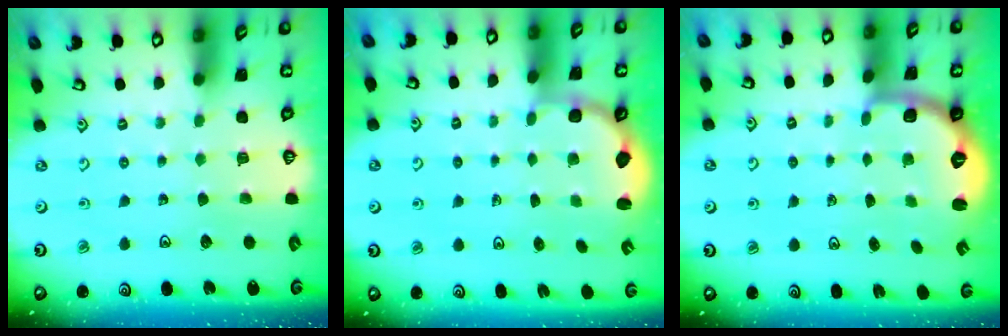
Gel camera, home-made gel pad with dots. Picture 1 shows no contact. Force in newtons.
{"total": 2.9, "press": 2.6, "slide": 1.2}
{"total": 2.6, "press": 1.6, "slide": 2.1}